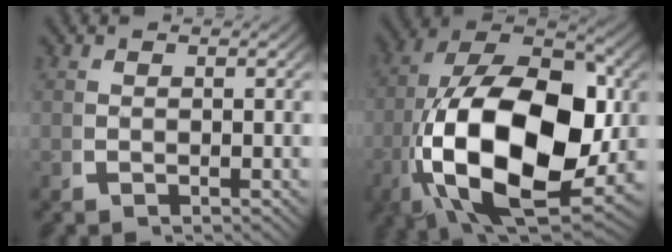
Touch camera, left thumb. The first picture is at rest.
{"total": 23.4, "force": [-2.7, 13.9, 18.6], "torque": [-0.391, -0.094, 0.005]}